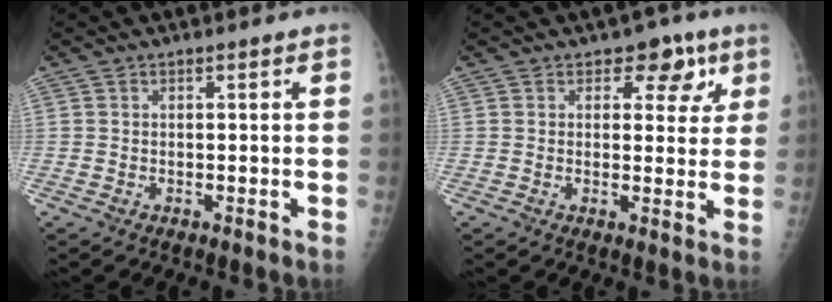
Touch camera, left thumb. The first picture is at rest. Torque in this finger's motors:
{"motor_torque": [0.15, -0.10, 0.33, -0.30, 0.00]}